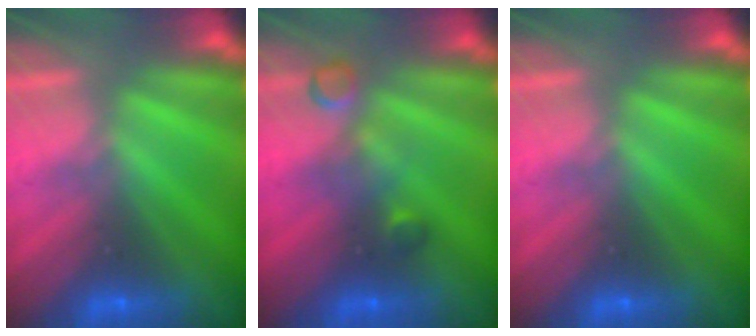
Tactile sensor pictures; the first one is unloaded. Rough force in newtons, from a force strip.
{"total": 3.1}
{"total": 0.0}